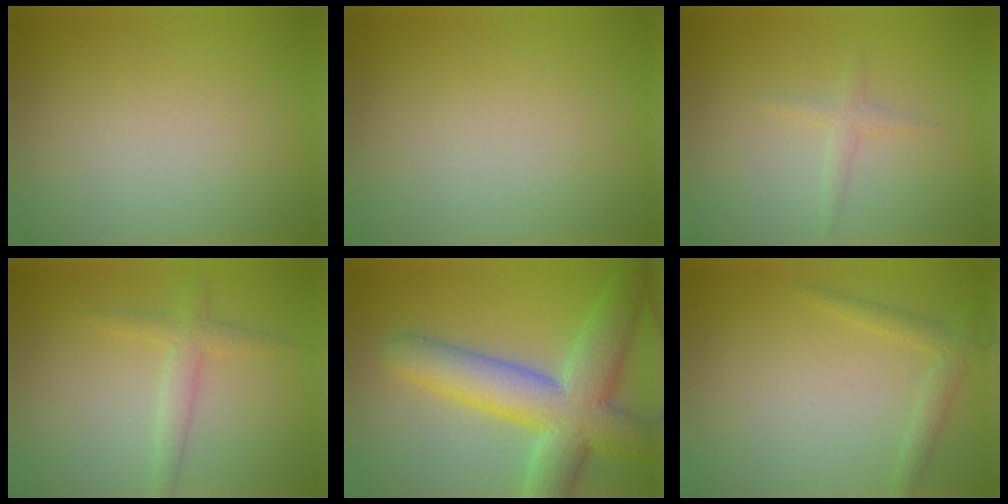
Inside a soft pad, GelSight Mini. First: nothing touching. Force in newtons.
{"total": 0.0}
{"total": 1.2, "press": 1.2, "slide": 0.0}
{"total": 2.3, "press": 2.3, "slide": 0.1}
{"total": 10.3, "press": 10.2, "slide": 0.7}
{"total": 1.8, "press": 1.7, "slide": 0.1}